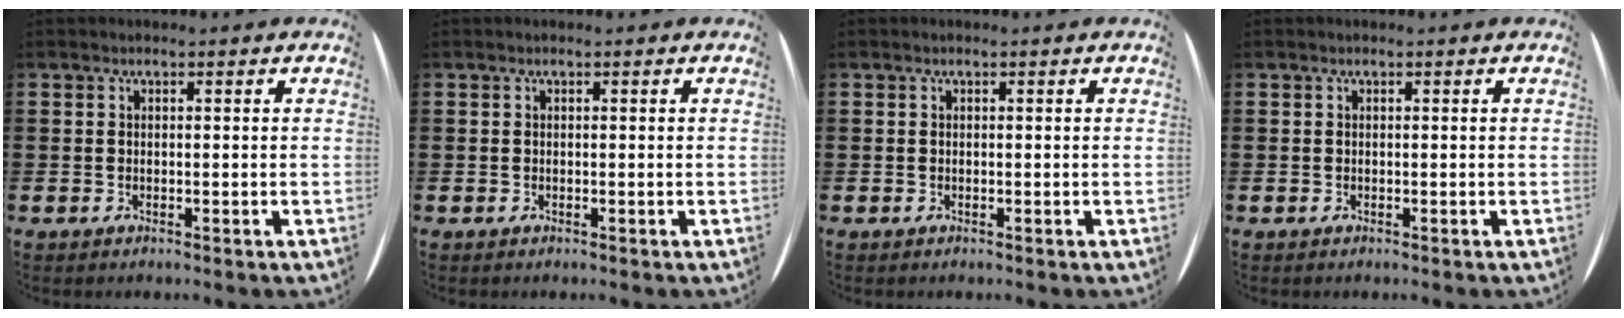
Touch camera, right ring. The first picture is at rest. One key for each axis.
{"total": 0.0}
{"total": 0.0}
{"total": 0.0}